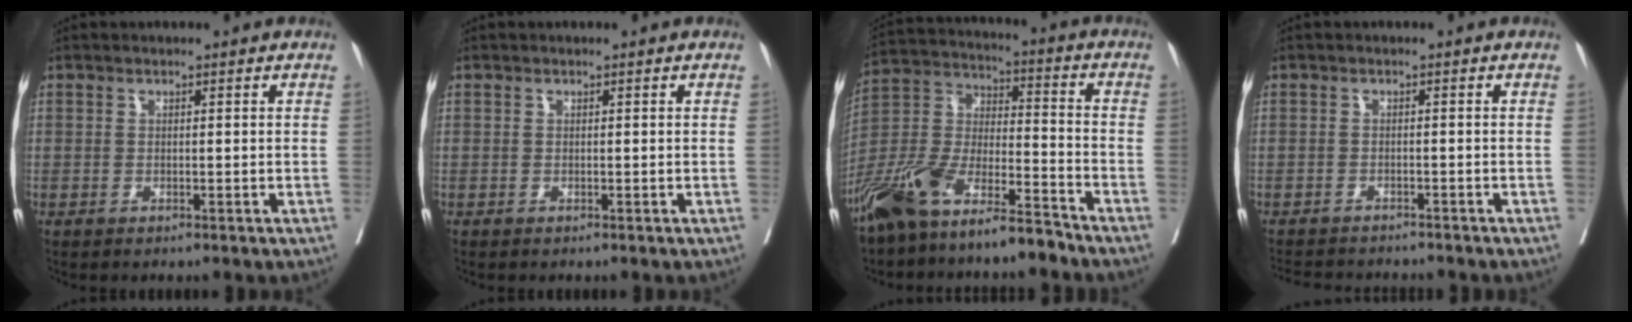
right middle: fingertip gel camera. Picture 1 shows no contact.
{"total": 0.0}
{"total": 13.9, "force": [-11.0, 3.0, 7.9], "torque": [-0.163, 0.011, -0.209]}
{"total": 8.2, "force": [-7.7, 1.5, 2.3], "torque": [-0.035, -0.006, -0.105]}